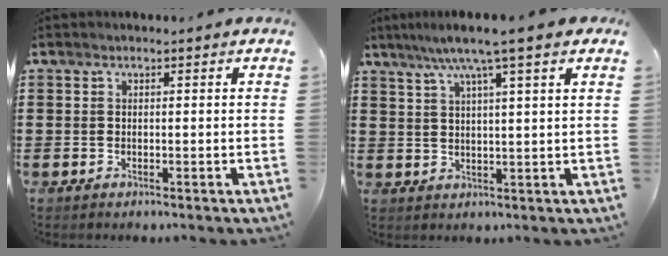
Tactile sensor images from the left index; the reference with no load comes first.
{"total": 6.7, "force": [4.6, -0.3, 4.9], "torque": [-0.107, -0.003, 0.077]}